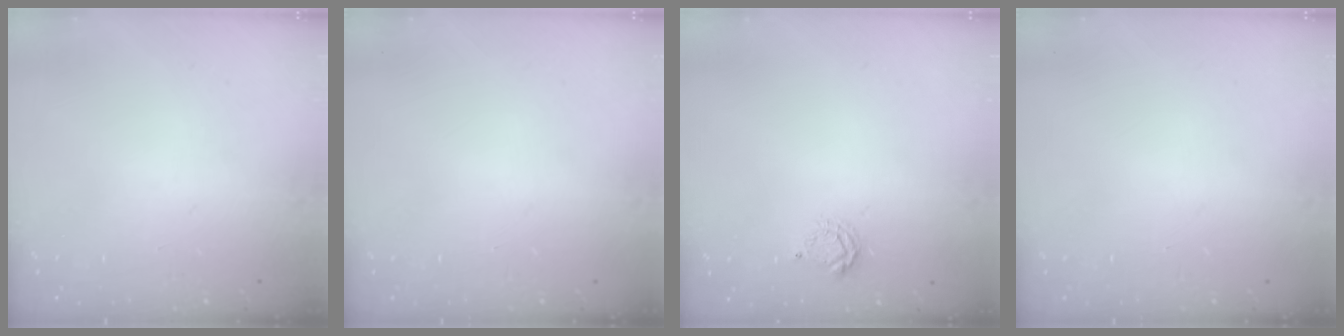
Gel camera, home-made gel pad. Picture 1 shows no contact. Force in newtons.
{"total": 0.0}
{"total": 5.2, "press": 5.2, "slide": 0.7}
{"total": 0.0}